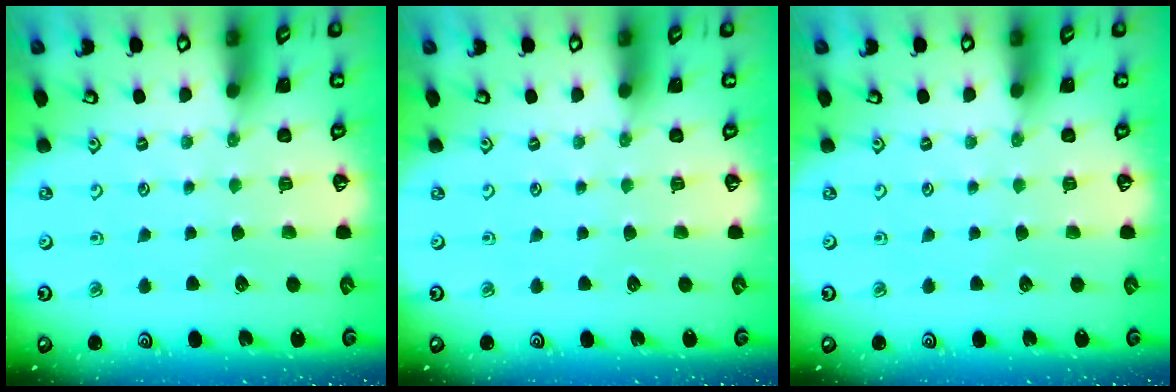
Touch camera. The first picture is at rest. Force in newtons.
{"total": 0.0}
{"total": 0.0}